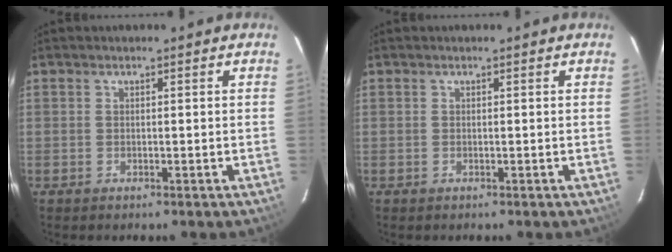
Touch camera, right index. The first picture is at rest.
{"total": 0.0}